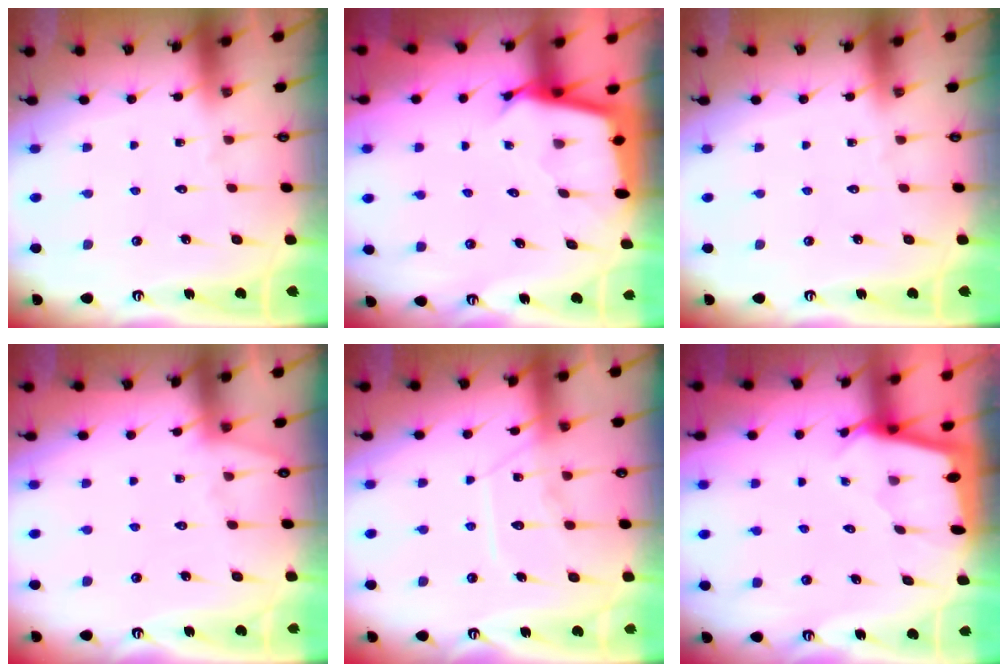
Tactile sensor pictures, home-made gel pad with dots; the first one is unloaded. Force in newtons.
{"total": 2.7, "press": 2.7, "slide": 0.1}
{"total": 0.0}
{"total": 2.6, "press": 2.6, "slide": 0.4}
{"total": 11.0, "press": 10.9, "slide": 0.9}
{"total": 1.7, "press": 1.7, "slide": 0.2}